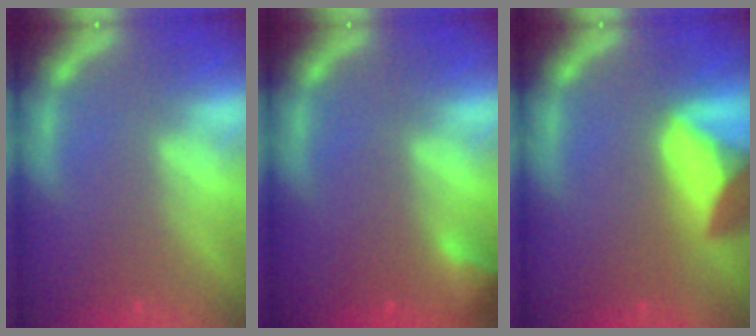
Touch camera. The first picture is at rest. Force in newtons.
{"total": 2.4}
{"total": 9.4}